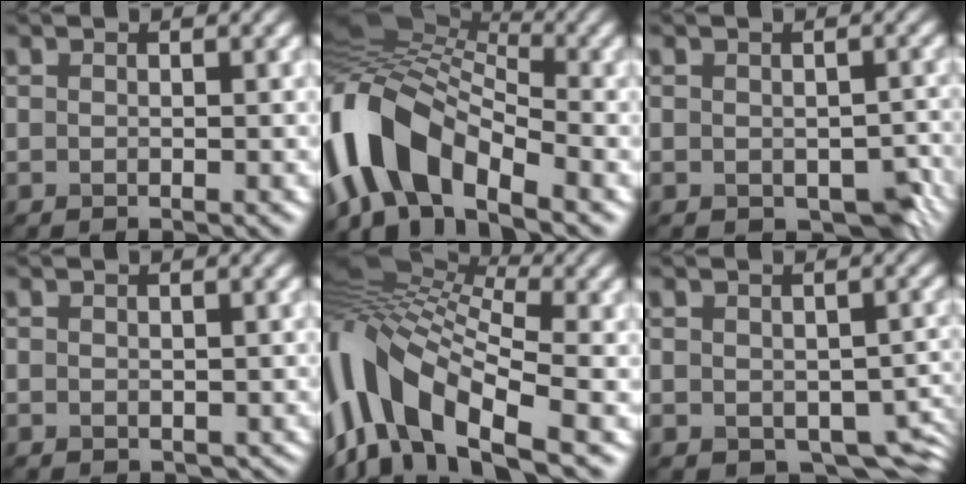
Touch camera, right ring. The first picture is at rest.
{"total": 10.7, "force": [-4.3, 6.1, 7.7], "torque": [-0.137, 0.020, -0.098]}
{"total": 3.3, "force": [-1.1, 2.0, 2.4], "torque": [-0.034, -0.013, -0.006]}
{"total": 1.1, "force": [-0.2, 0.9, 0.6], "torque": [-0.008, -0.008, -0.002]}
{"total": 13.6, "force": [-1.6, 6.8, 11.7], "torque": [-0.252, 0.019, -0.026]}
{"total": 5.5, "force": [-2.1, 3.2, 3.9], "torque": [-0.050, -0.020, -0.023]}